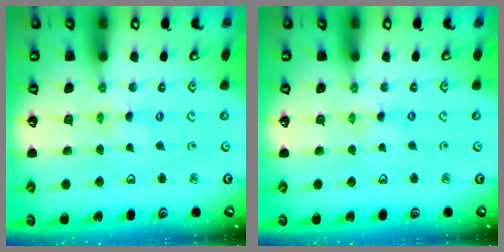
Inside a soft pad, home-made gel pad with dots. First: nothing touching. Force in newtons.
{"total": 0.0}